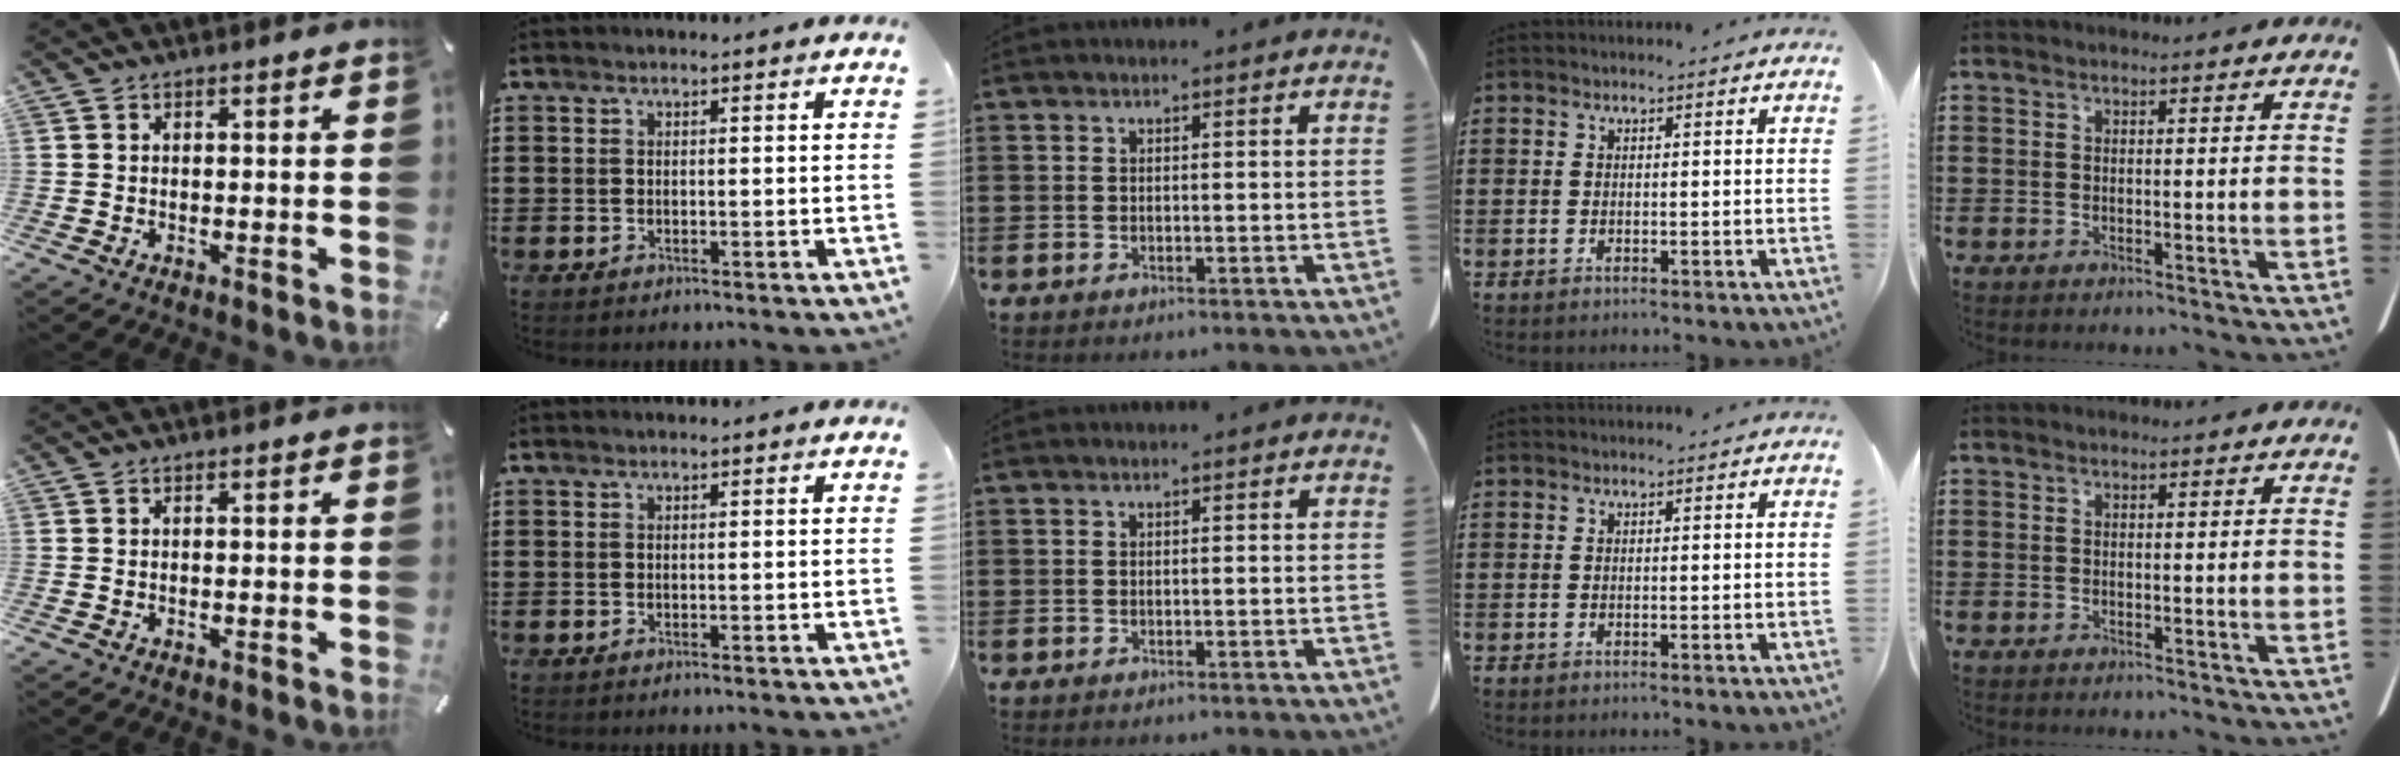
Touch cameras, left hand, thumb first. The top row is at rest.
{}